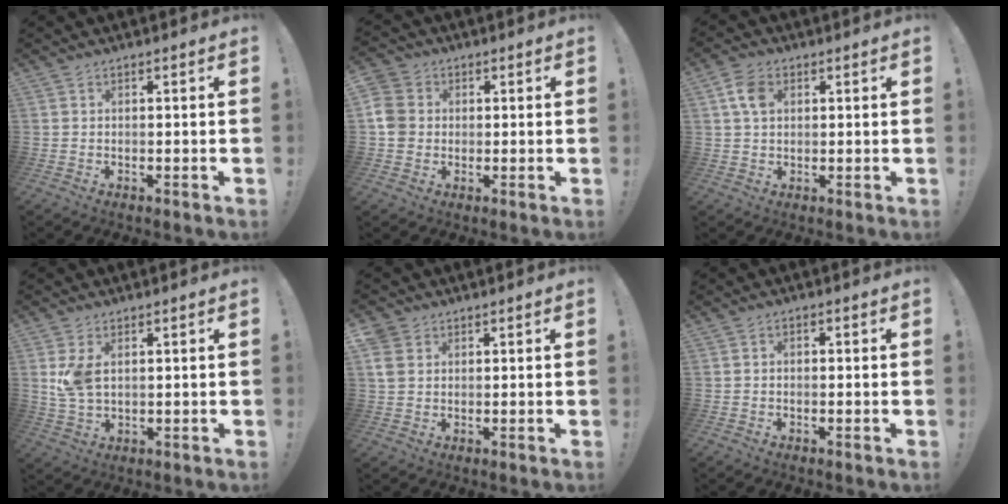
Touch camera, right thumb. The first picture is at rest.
{"total": 6.7, "force": [0.2, 6.1, 2.8], "torque": [-0.055, 0.004, 0.002]}
{"total": 6.8, "force": [1.9, 4.9, 4.3], "torque": [-0.083, 0.009, 0.038]}
{"total": 6.0, "force": [1.8, 3.6, 4.5], "torque": [-0.072, -0.006, 0.032]}
{"total": 4.8, "force": [1.9, 3.9, 2.0], "torque": [-0.044, -0.001, 0.038]}
{"total": 1.2, "force": [-0.8, 0.6, 0.6], "torque": [-0.012, 0.005, -0.015]}